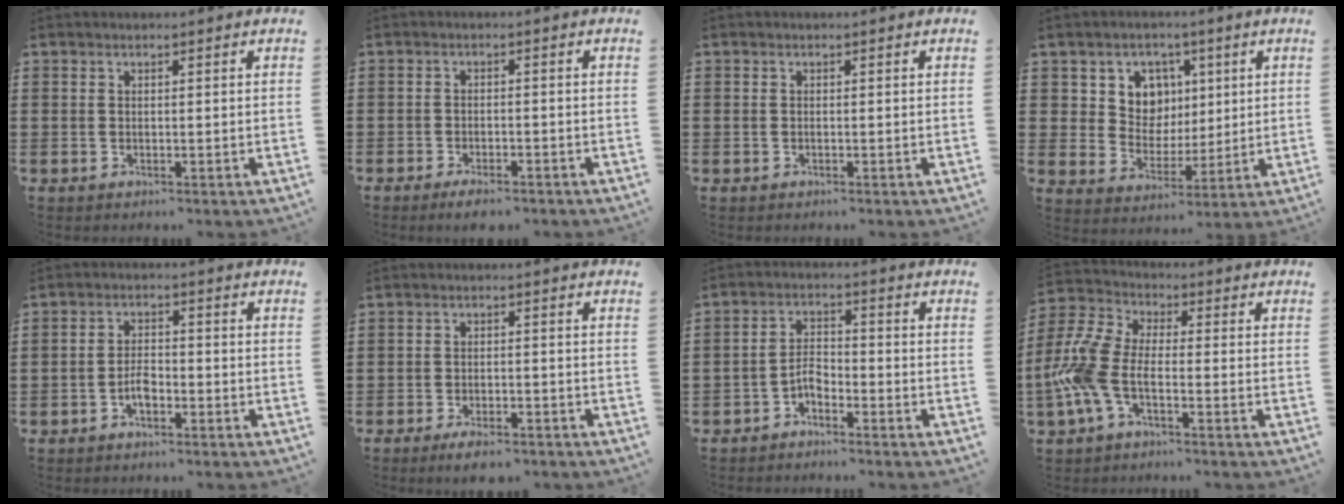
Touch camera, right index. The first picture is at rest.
{"total": 2.4, "force": [-2.3, 0.2, 0.8], "torque": [-0.016, 0.001, -0.045]}
{"total": 0.0}
{"total": 7.1, "force": [2.7, 6.3, 1.7], "torque": [-0.055, 0.002, 0.048]}
{"total": 3.0, "force": [-1.5, 1.5, 2.2], "torque": [-0.051, 0.000, -0.030]}
{"total": 3.0, "force": [-2.8, 0.3, 1.1], "torque": [-0.020, 0.002, -0.055]}
{"total": 3.1, "force": [-2.2, 1.4, 1.7], "torque": [-0.043, 0.004, -0.046]}
{"total": 8.6, "force": [-3.0, 4.3, 6.9], "torque": [-0.192, -0.013, -0.063]}